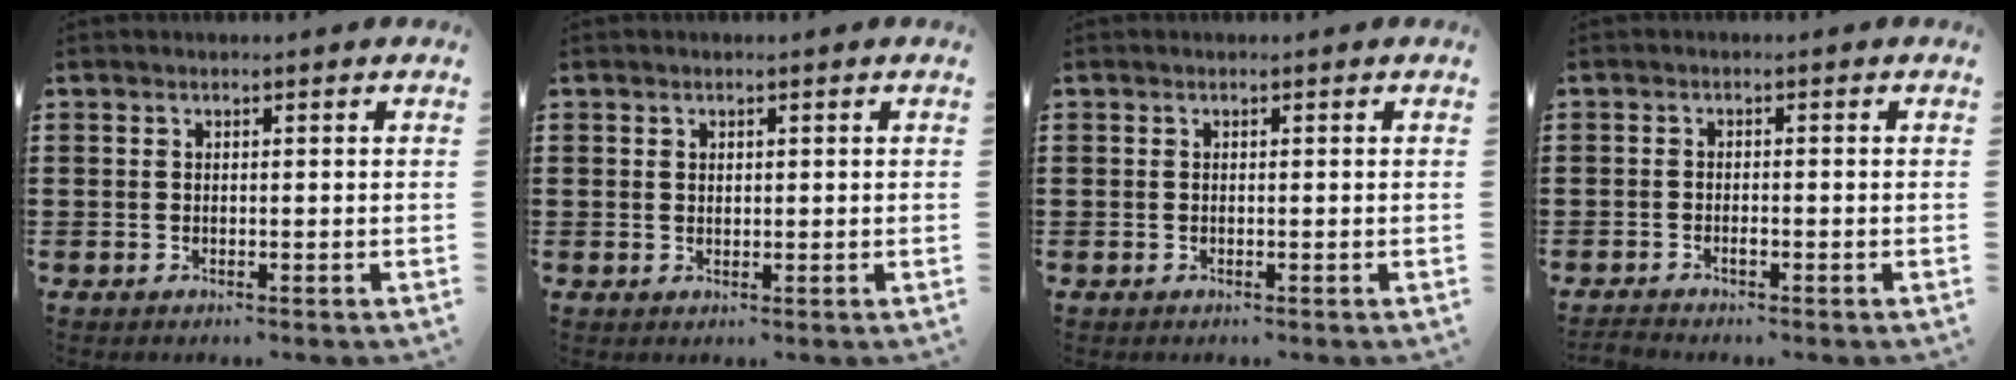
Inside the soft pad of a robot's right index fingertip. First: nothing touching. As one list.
[{"total": 0.8, "force": [0.5, 0.5, 0.3], "torque": [-0.007, 0.004, 0.009]}, {"total": 0.0}, {"total": 1.1, "force": [-0.9, 0.2, 0.6], "torque": [-0.014, -0.004, -0.015]}]